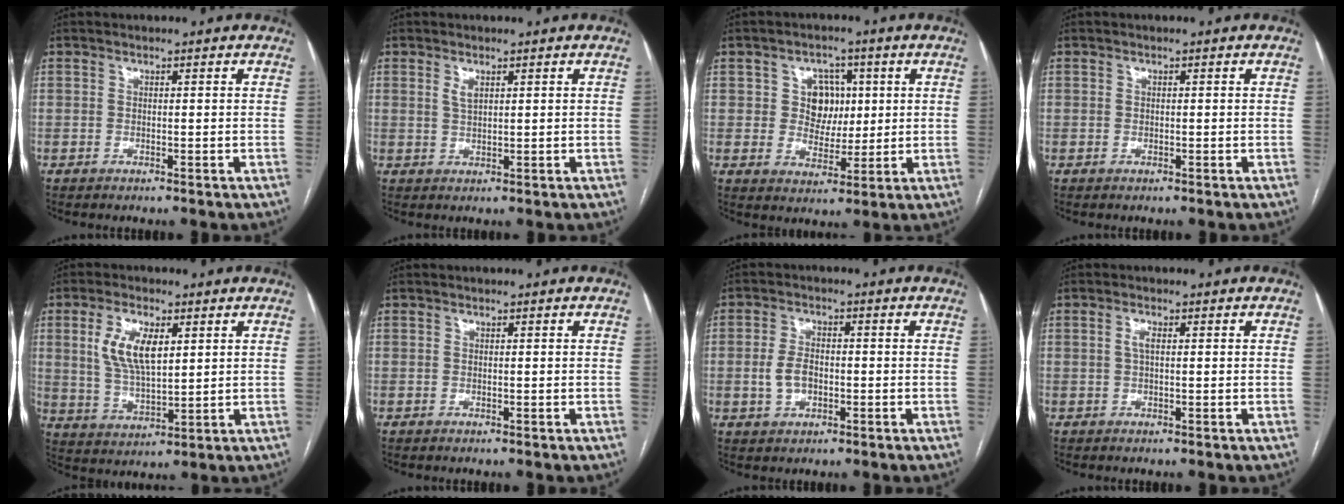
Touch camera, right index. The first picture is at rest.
{"total": 1.9, "force": [1.0, 0.7, 1.4], "torque": [-0.029, 0.000, 0.023]}
{"total": 6.0, "force": [1.5, 5.0, 2.9], "torque": [-0.040, 0.013, 0.032]}
{"total": 0.0}
{"total": 8.7, "force": [2.8, 3.4, 7.5], "torque": [-0.156, 0.006, 0.061]}
{"total": 0.0}
{"total": 4.3, "force": [-0.7, 2.8, 3.2], "torque": [-0.068, 0.008, -0.011]}
{"total": 1.5, "force": [0.3, 0.5, 1.4], "torque": [-0.030, 0.002, 0.005]}